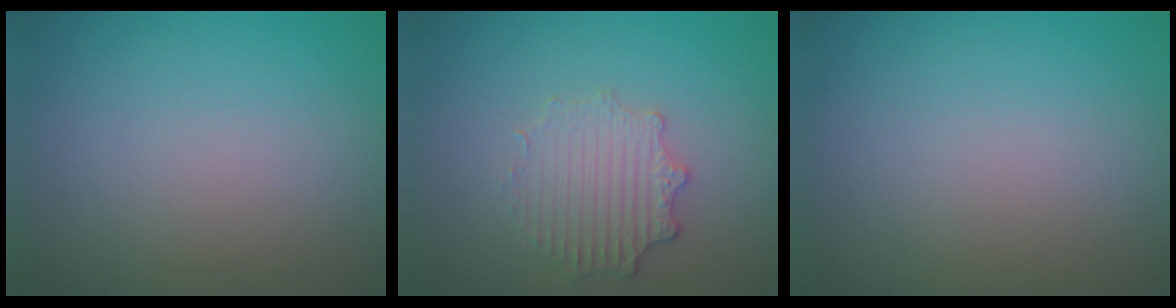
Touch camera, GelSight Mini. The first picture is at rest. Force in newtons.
{"total": 2.6, "press": 2.5, "slide": 0.9}
{"total": 0.0}